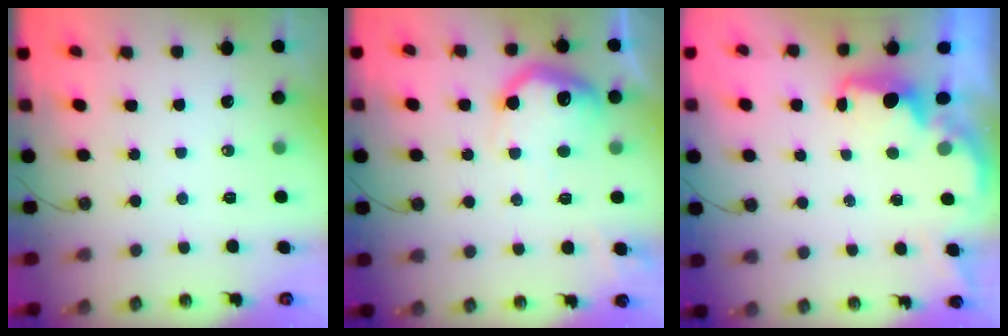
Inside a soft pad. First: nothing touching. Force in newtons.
{"total": 16.5, "press": 16.5, "slide": 1.0}
{"total": 2.1, "press": 1.9, "slide": 0.8}